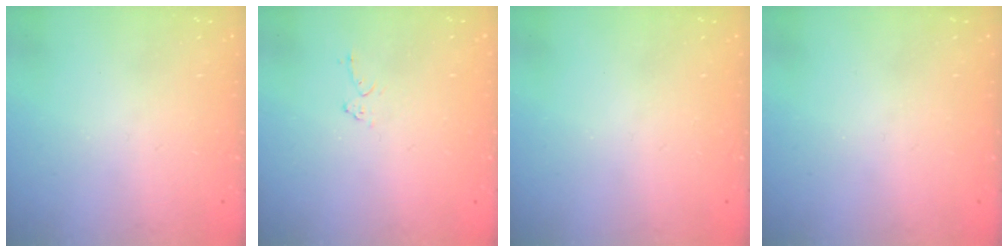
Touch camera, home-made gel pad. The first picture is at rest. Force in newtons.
{"total": 4.0, "press": 4.0, "slide": 0.4}
{"total": 0.0}
{"total": 0.0}